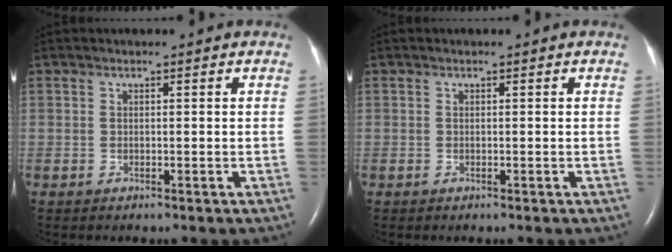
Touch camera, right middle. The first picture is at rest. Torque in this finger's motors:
{"motor_torque": [-0.01, 0.06, -0.03, -0.01]}